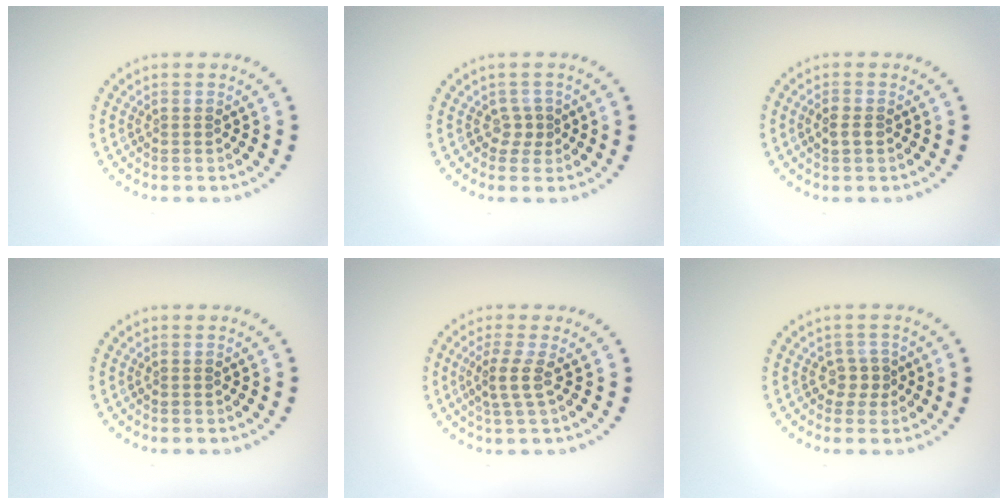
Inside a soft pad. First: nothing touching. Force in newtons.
{"total": 1.2, "press": 0.9, "slide": 0.8}
{"total": 1.2, "press": 1.2, "slide": 0.1}
{"total": 0.0}
{"total": 2.1, "press": 1.6, "slide": 1.4}
{"total": 1.6, "press": 1.4, "slide": 0.9}